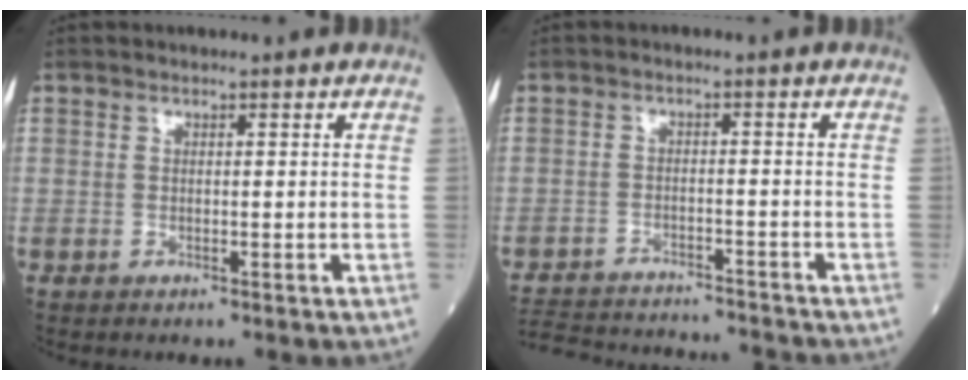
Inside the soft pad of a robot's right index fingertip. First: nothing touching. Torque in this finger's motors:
{"motor_torque": [-1.85, -0.28, -1.05, -0.21]}